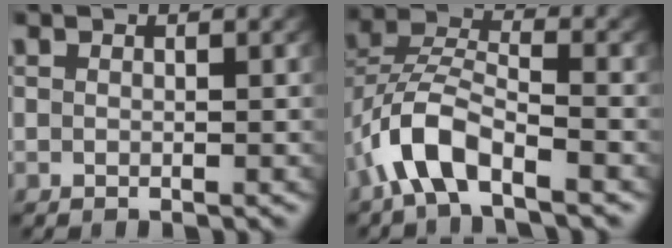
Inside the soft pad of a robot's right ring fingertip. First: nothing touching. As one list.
[{"total": 5.1, "force": [-2.1, 2.9, 3.6], "torque": [-0.095, -0.015, -0.036]}]